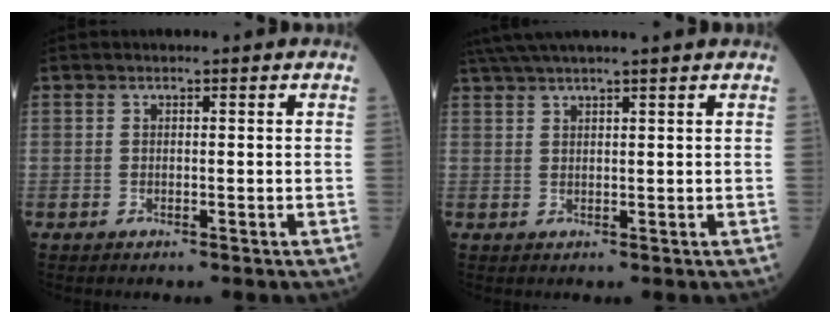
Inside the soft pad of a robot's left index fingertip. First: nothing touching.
{"total": 7.1, "force": [6.0, -1.2, 3.6], "torque": [-0.058, 0.030, 0.095]}